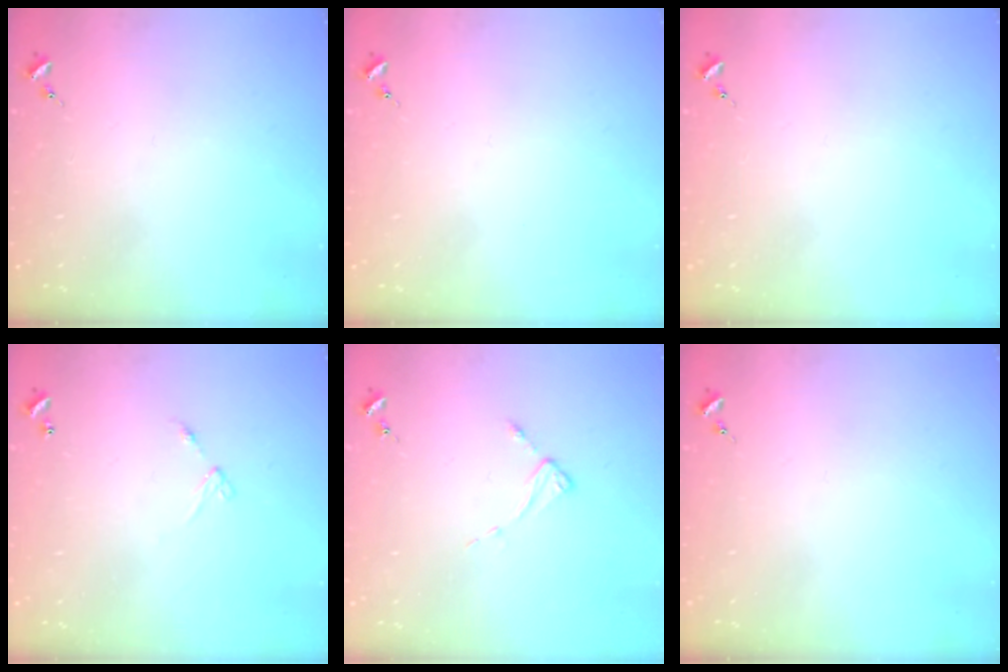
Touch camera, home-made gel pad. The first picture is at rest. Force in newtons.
{"total": 0.0}
{"total": 0.0}
{"total": 4.6, "press": 4.6, "slide": 0.5}
{"total": 2.6, "press": 2.6, "slide": 0.4}
{"total": 0.0}